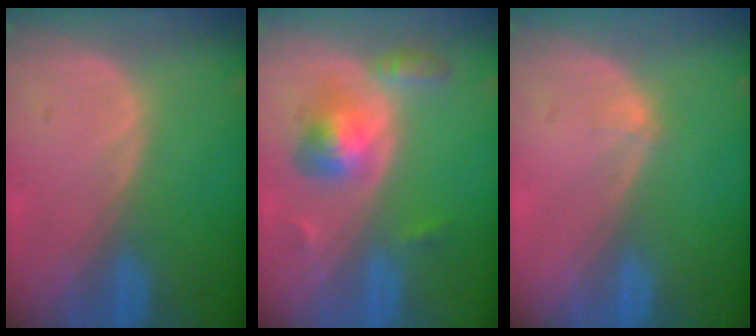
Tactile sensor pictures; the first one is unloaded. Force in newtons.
{"total": 5.5, "press": 5.5, "slide": 0.2}
{"total": 0.8, "press": 0.6, "slide": 0.5}